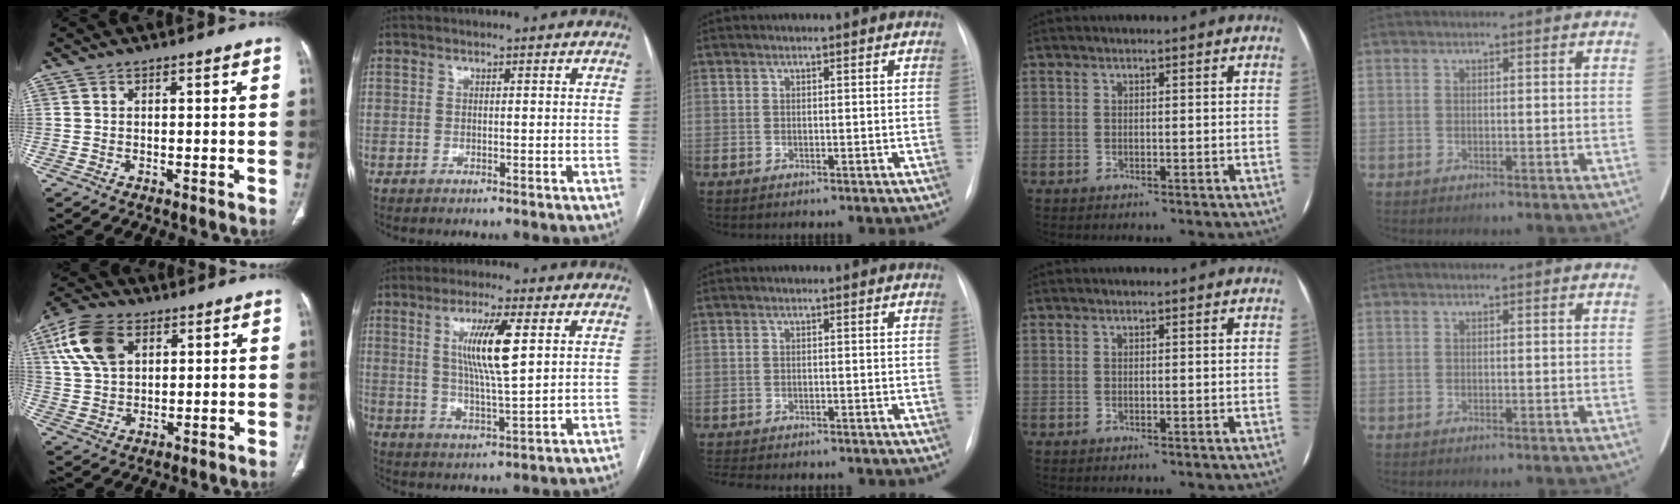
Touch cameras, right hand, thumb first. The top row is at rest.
{"thumb": {"total": 11.9, "force": [4.9, 7.5, 7.9], "torque": [-0.146, 0.000, 0.094]}, "index": {"total": 9.5, "force": [2.7, 0.8, 9.1], "torque": [-0.171, -0.004, 0.051]}, "middle": {"total": 7.4, "force": [-6.4, 1.9, 3.0], "torque": [-0.046, -0.003, -0.089]}}